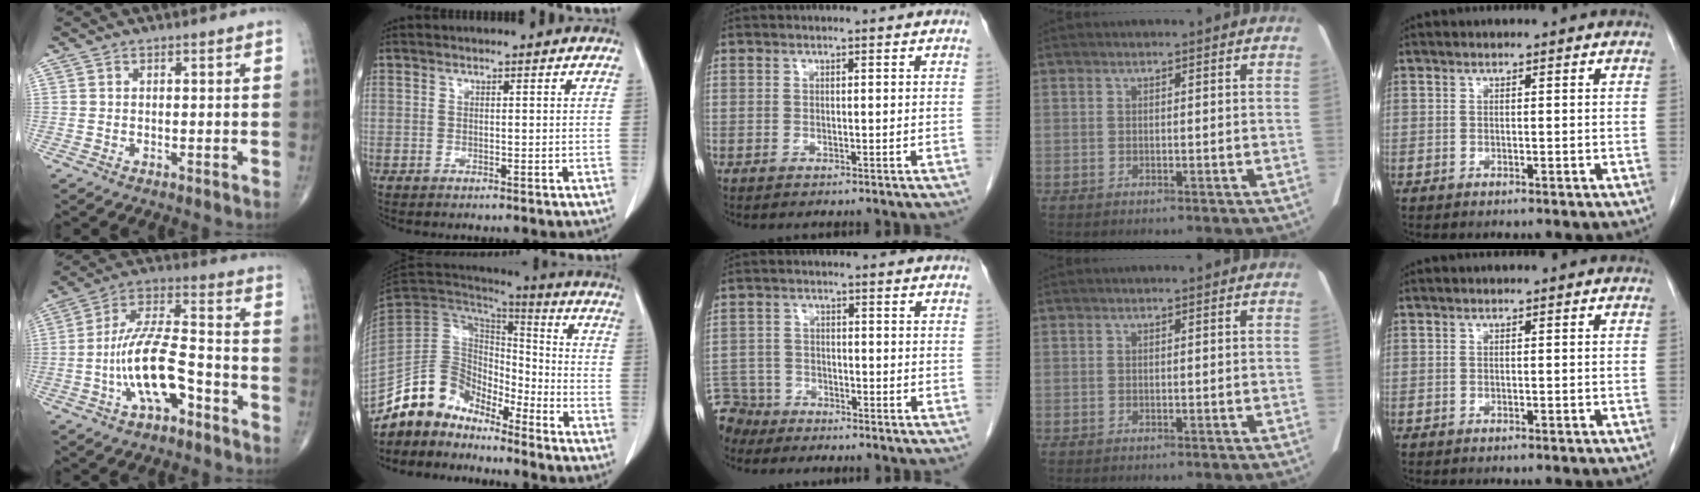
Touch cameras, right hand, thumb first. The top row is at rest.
{"thumb": {"total": 14.2, "force": [-5.4, 5.6, 11.9], "torque": [-0.226, 0.049, -0.097]}, "index": {"total": 11.3, "force": [-9.9, 5.2, 1.8], "torque": [-0.035, 0.062, -0.192]}, "middle": {"total": 6.1, "force": [-5.5, 2.6, -0.5], "torque": [0.009, -0.004, -0.106]}}